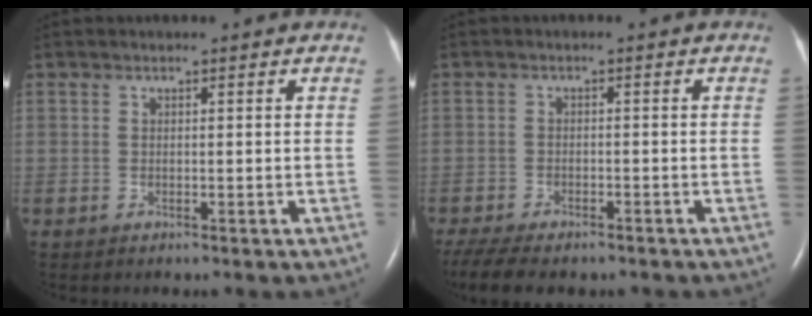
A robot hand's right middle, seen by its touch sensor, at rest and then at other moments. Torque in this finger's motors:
{"motor_torque": [0.57, -0.55, 0.10, 0.07]}